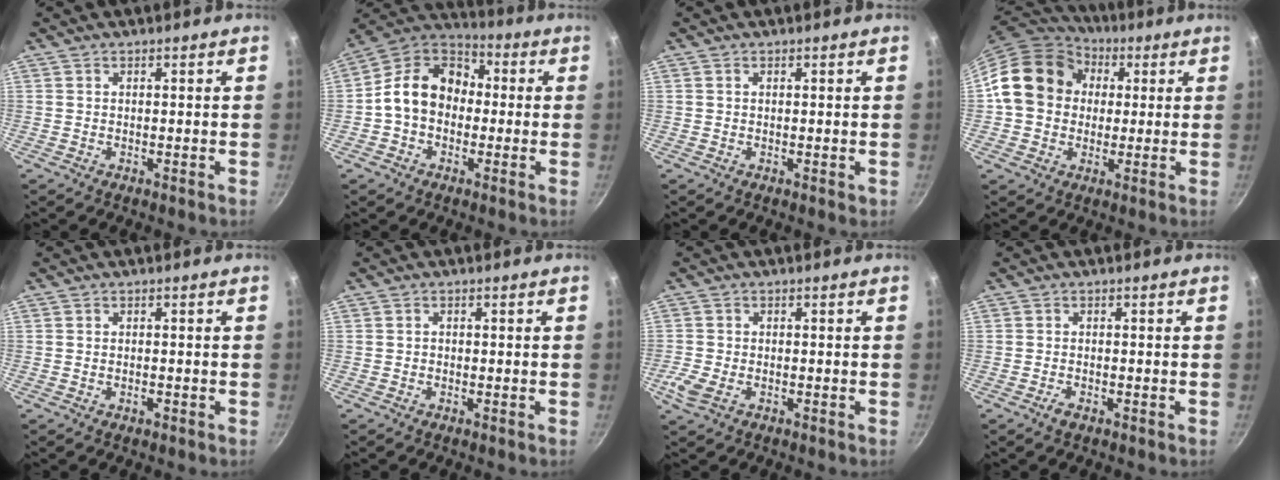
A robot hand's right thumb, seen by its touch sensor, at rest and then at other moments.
{"total": 13.8, "force": [-0.4, 10.7, 8.6], "torque": [-0.107, 0.041, -0.031]}
{"total": 0.7, "force": [0.3, 0.4, 0.5], "torque": [-0.004, 0.001, 0.004]}
{"total": 15.9, "force": [2.4, 13.4, 8.1], "torque": [-0.117, 0.025, 0.026]}
{"total": 1.0, "force": [-0.4, 0.5, 0.7], "torque": [-0.012, 0.003, -0.008]}
{"total": 0.5, "force": [-0.3, 0.4, 0.1], "torque": [-0.001, 0.003, -0.007]}
{"total": 4.0, "force": [-1.6, 2.5, 2.7], "torque": [-0.067, -0.001, -0.034]}
{"total": 1.6, "force": [-1.0, 0.7, 1.0], "torque": [-0.022, 0.007, -0.022]}